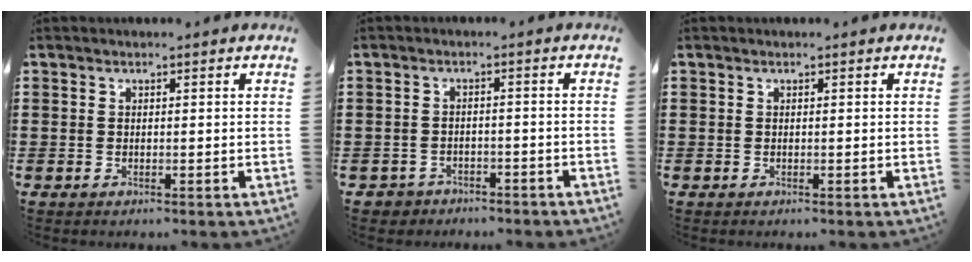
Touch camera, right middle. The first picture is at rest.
{"total": 2.3, "force": [-2.2, 0.7, -0.3], "torque": [-0.004, 0.001, -0.050]}
{"total": 0.0}